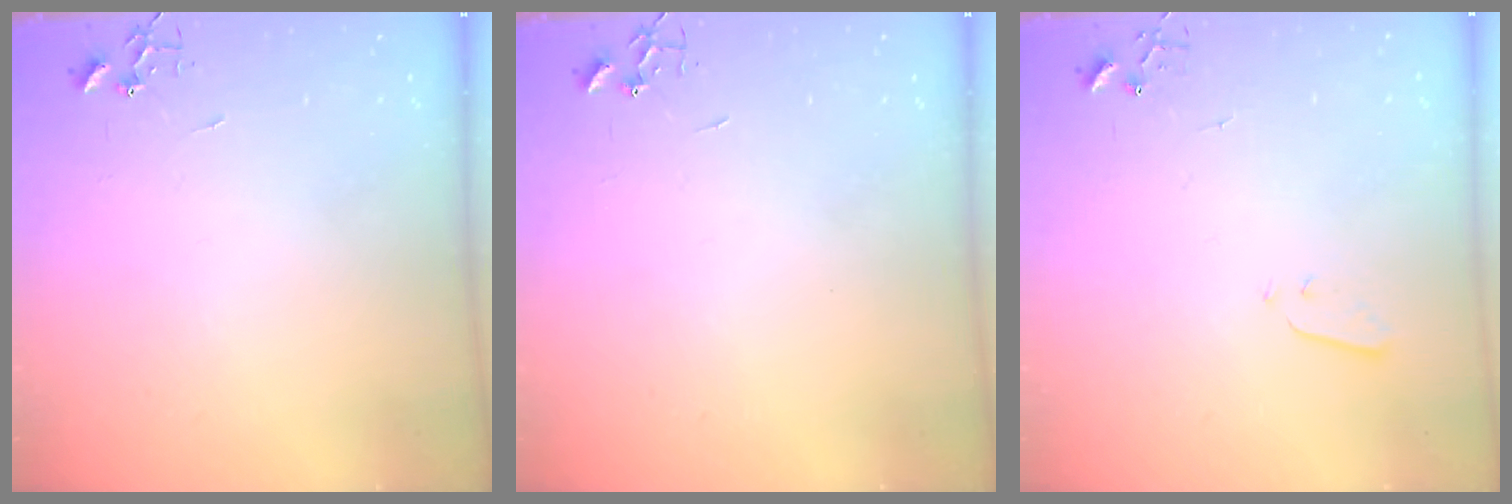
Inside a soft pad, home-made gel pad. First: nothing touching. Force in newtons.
{"total": 0.0}
{"total": 3.2, "press": 3.1, "slide": 0.7}